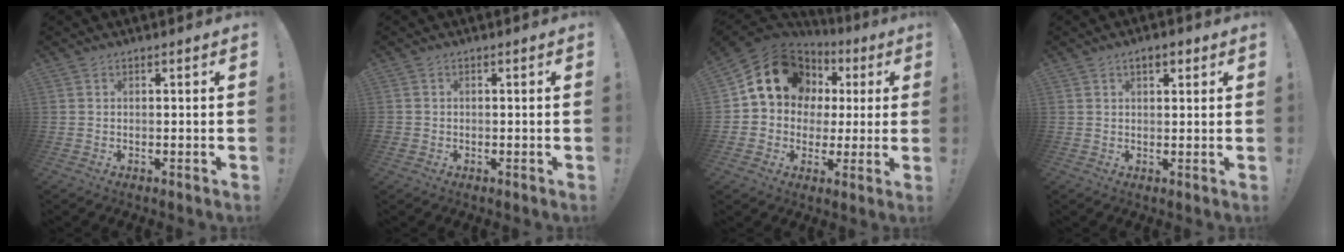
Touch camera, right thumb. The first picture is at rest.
{"total": 1.2, "force": [-0.1, 1.2, 0.3], "torque": [-0.005, 0.002, 0.000]}
{"total": 16.5, "force": [6.2, 13.2, 7.6], "torque": [-0.110, -0.024, 0.131]}
{"total": 3.7, "force": [2.2, 1.7, 2.5], "torque": [-0.032, -0.004, 0.035]}